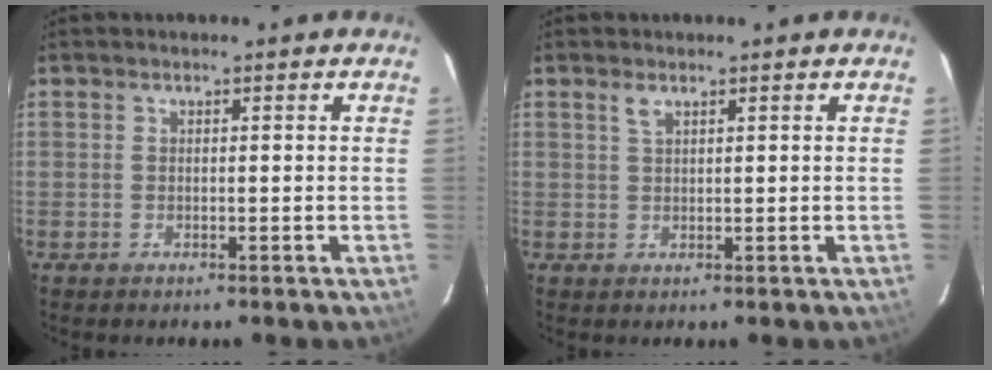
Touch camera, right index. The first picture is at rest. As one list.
[{"total": 1.4, "force": [0.9, 0.5, 0.9], "torque": [-0.019, 0.004, 0.018]}]